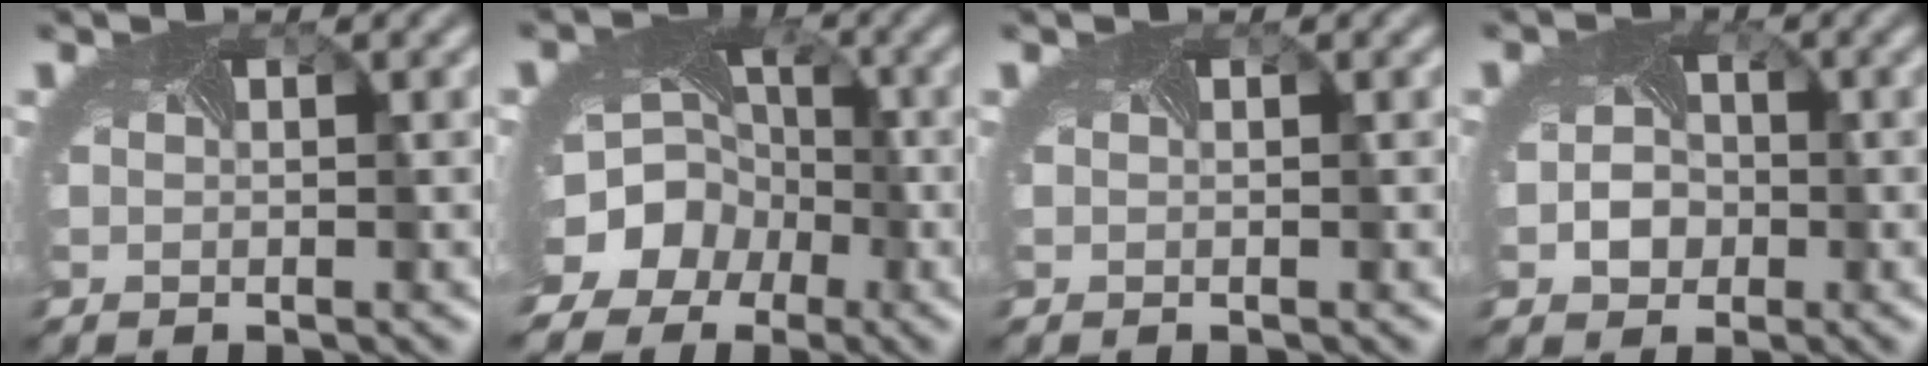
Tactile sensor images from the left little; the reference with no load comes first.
{"total": 11.9, "force": [-4.8, 10.0, 4.3], "torque": [-0.090, -0.016, -0.095]}
{"total": 0.0}
{"total": 3.1, "force": [-0.8, 2.6, 1.4], "torque": [-0.011, -0.001, -0.010]}